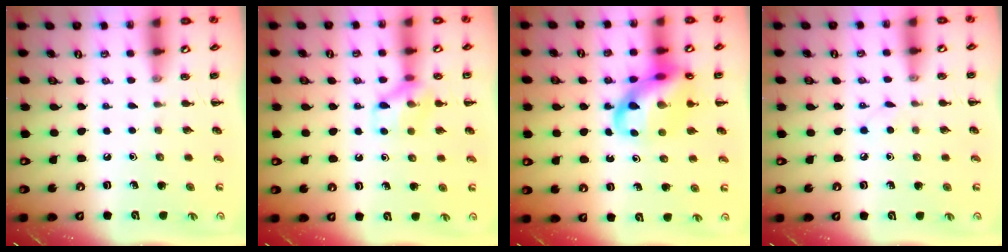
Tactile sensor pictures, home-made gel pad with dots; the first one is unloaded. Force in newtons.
{"total": 10.4, "press": 10.4, "slide": 1.0}
{"total": 15.4, "press": 15.1, "slide": 3.3}
{"total": 2.7, "press": 2.6, "slide": 0.9}